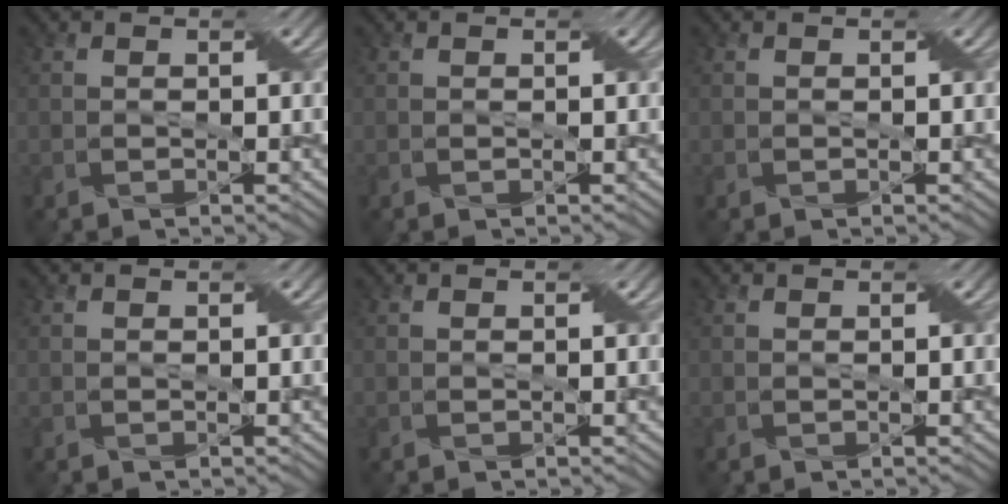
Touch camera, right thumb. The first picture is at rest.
{"total": 0.0}
{"total": 0.0}
{"total": 0.0}
{"total": 0.0}
{"total": 0.0}